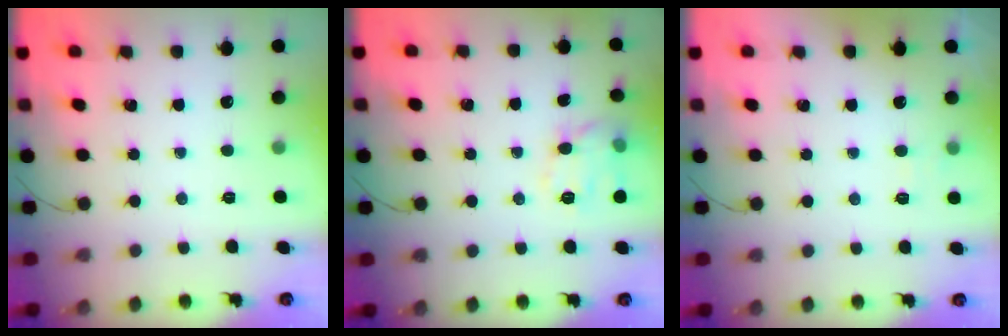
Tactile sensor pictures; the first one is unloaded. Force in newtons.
{"total": 8.9, "press": 8.9, "slide": 0.7}
{"total": 3.1, "press": 2.5, "slide": 1.8}